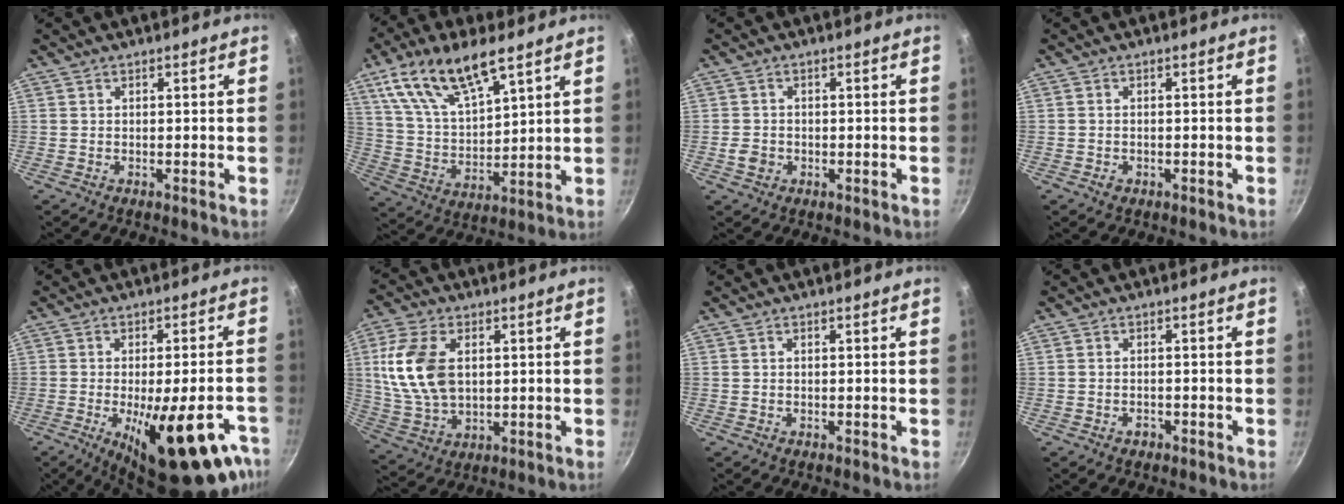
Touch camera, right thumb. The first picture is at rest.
{"total": 16.5, "force": [9.5, 6.4, 11.9], "torque": [-0.206, -0.029, 0.187]}
{"total": 3.0, "force": [-0.9, 2.5, 1.3], "torque": [-0.019, 0.011, -0.017]}
{"total": 1.3, "force": [-0.7, 0.9, 0.6], "torque": [-0.011, 0.002, -0.009]}
{"total": 21.2, "force": [-9.3, 6.8, 17.7], "torque": [-0.207, 0.011, -0.123]}
{"total": 14.1, "force": [2.5, 8.9, 10.6], "torque": [-0.197, -0.006, 0.055]}
{"total": 0.0}
{"total": 1.4, "force": [-0.9, 0.9, 0.5], "torque": [-0.007, 0.009, -0.012]}